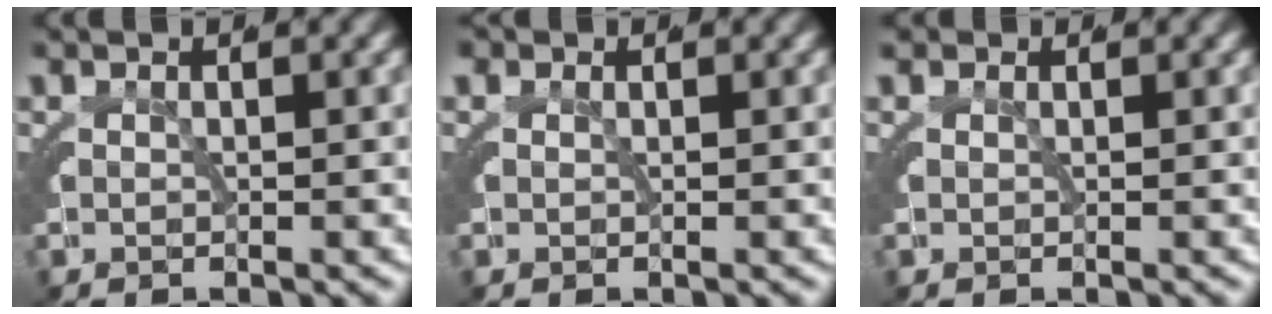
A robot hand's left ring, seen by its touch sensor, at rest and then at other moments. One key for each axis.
{"total": 1.0, "fx": 0.4, "fy": 0.8, "fz": 0.4, "tx": -0.013, "ty": -0.006, "tz": 0.010}
{"total": 0.6, "fx": 0.5, "fy": 0.4, "fz": 0.1, "tx": -0.008, "ty": -0.003, "tz": 0.010}